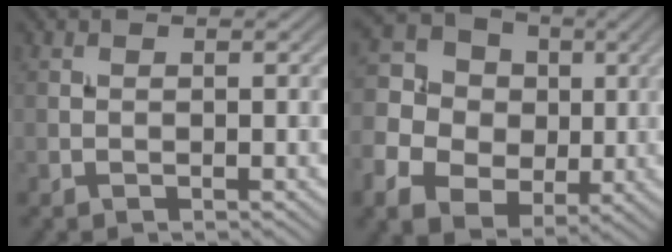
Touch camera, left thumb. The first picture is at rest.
{"total": 11.0, "force": [-0.7, 9.5, 5.5], "torque": [-0.164, 0.000, -0.024]}